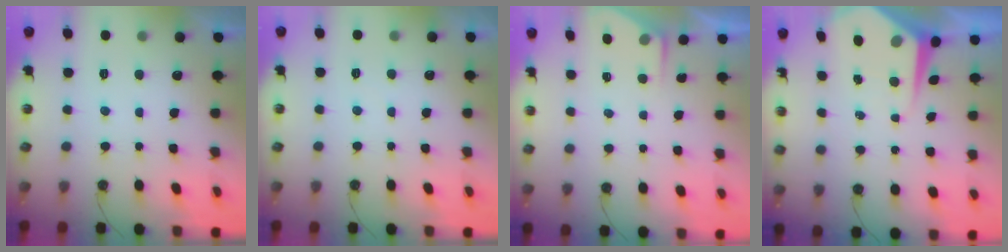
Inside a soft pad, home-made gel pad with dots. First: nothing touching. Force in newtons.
{"total": 2.9, "press": 2.9, "slide": 0.4}
{"total": 2.6, "press": 2.5, "slide": 0.4}
{"total": 7.2, "press": 7.2, "slide": 0.3}